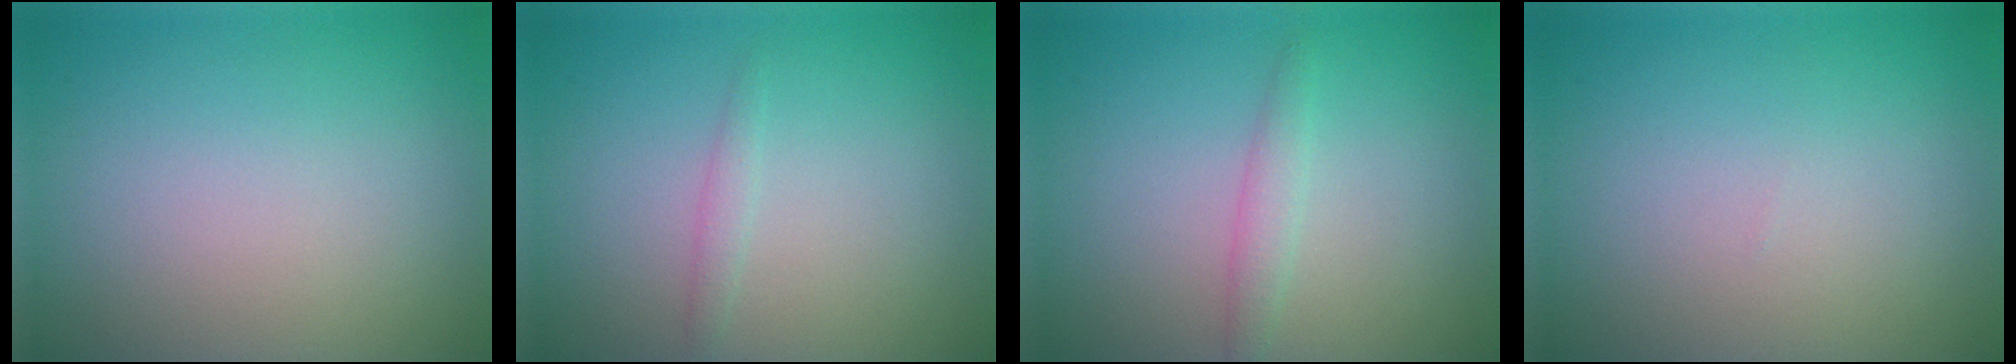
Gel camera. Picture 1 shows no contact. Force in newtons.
{"total": 0.9, "press": 0.9, "slide": 0.0}
{"total": 1.5, "press": 1.5, "slide": 0.0}
{"total": 0.0}